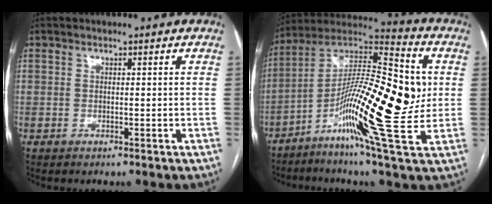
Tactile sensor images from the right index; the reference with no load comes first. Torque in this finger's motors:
{"motor_torque": [2.14, 0.00, 1.05, 0.21]}